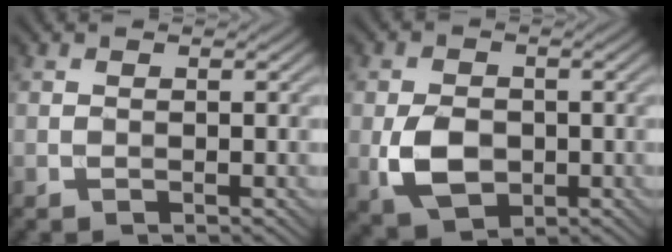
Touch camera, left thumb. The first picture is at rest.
{"total": 6.0, "force": [-1.3, 4.2, 4.1], "torque": [-0.092, -0.012, -0.024]}